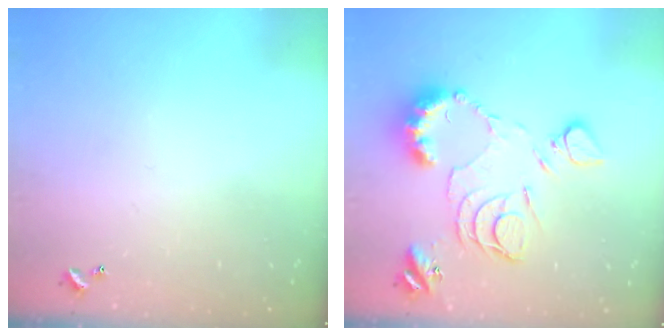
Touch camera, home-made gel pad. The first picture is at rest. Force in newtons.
{"total": 14.4, "press": 14.4, "slide": 1.2}